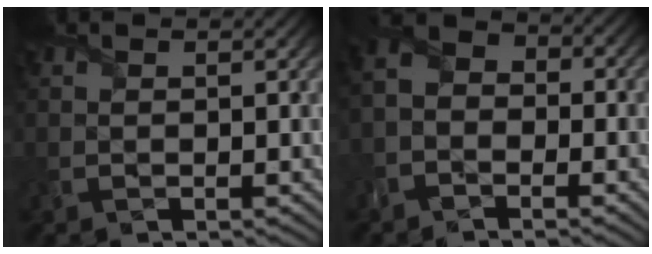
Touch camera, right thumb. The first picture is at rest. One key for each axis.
{"total": 4.3, "fx": -2.5, "fy": 2.9, "fz": 1.9, "tx": -0.039, "ty": 0.002, "tz": -0.056}